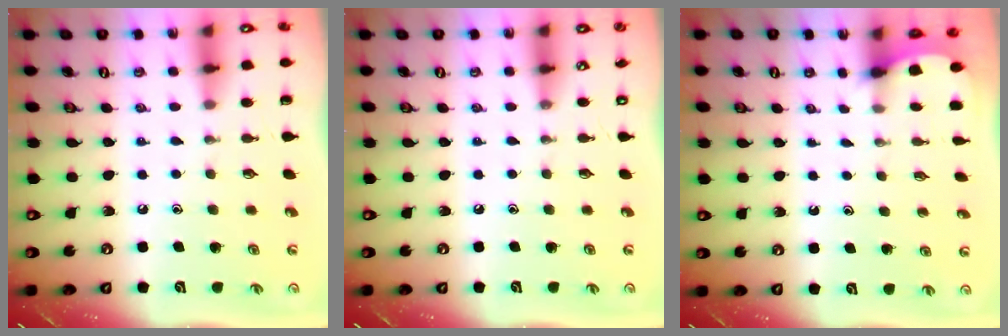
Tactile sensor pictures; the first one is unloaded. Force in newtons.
{"total": 0.0}
{"total": 1.0, "press": 0.9, "slide": 0.1}